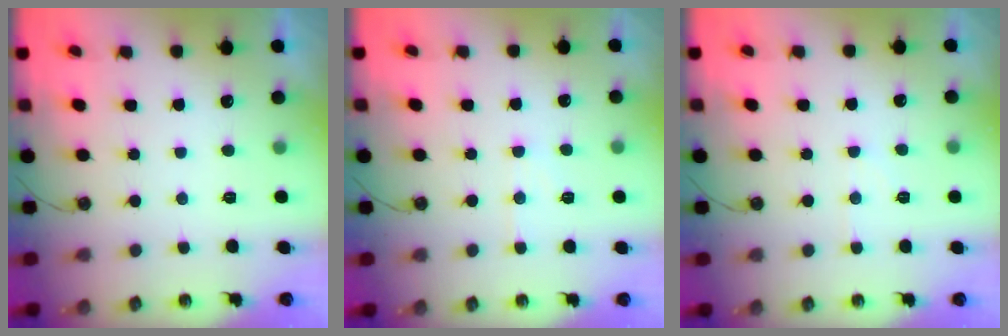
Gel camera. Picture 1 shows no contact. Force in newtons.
{"total": 5.3, "press": 5.3, "slide": 0.4}
{"total": 4.9, "press": 4.8, "slide": 0.9}